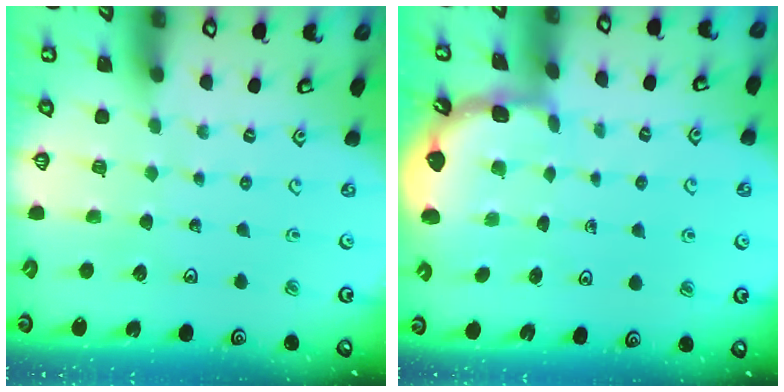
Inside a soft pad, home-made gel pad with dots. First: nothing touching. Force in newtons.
{"total": 2.1, "press": 2.1, "slide": 0.2}